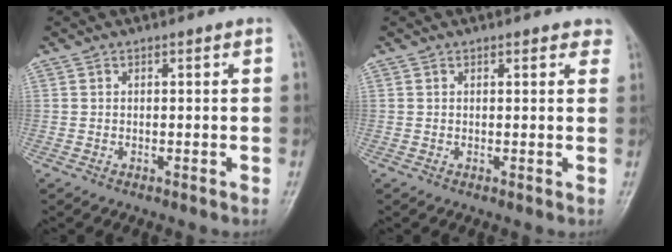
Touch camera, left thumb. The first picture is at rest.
{"total": 2.1, "force": [1.5, 1.0, 1.0], "torque": [0.008, -0.001, 0.011]}